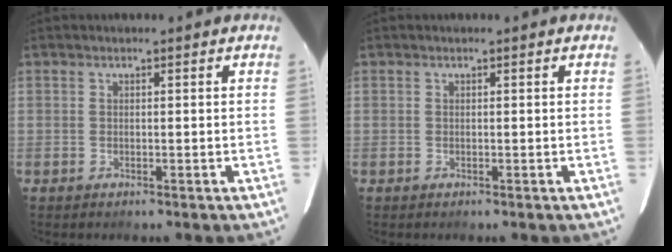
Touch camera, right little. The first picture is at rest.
{"total": 0.0}